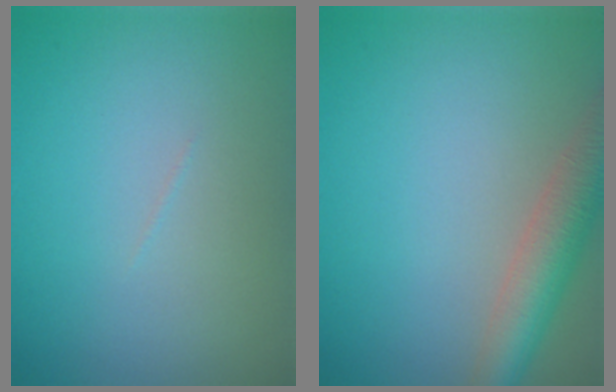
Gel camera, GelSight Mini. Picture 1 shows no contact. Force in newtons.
{"total": 5.2, "press": 5.2, "slide": 0.3}